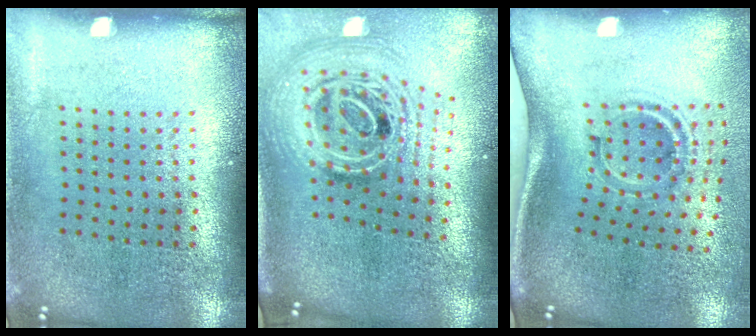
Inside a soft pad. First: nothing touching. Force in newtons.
{"total": 3.0, "press": 2.1, "slide": 2.2}
{"total": 2.0, "press": 1.2, "slide": 1.7}